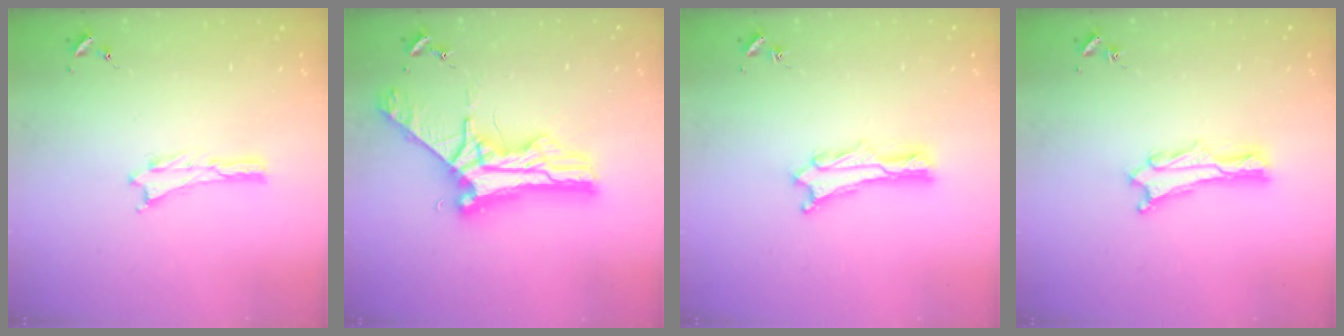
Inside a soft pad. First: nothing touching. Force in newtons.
{"total": 10.7, "press": 10.7, "slide": 0.9}
{"total": 1.5, "press": 1.4, "slide": 0.2}
{"total": 1.5, "press": 1.4, "slide": 0.2}